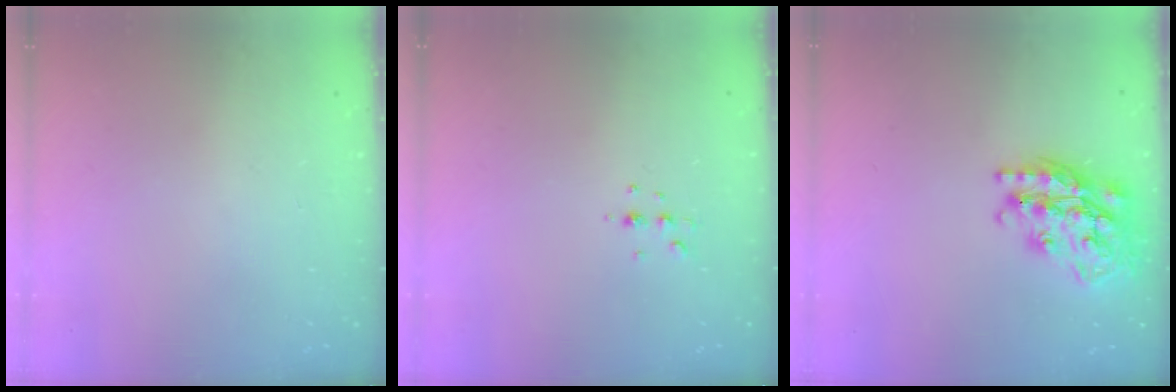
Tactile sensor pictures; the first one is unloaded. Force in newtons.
{"total": 3.7, "press": 3.6, "slide": 0.7}
{"total": 22.6, "press": 22.5, "slide": 1.7}